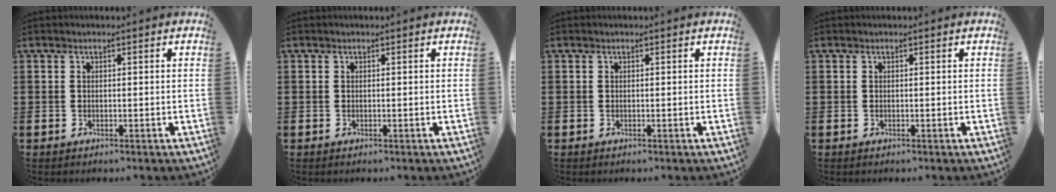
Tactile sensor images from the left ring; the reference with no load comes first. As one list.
[{"total": 0.0}, {"total": 0.0}, {"total": 0.0}]